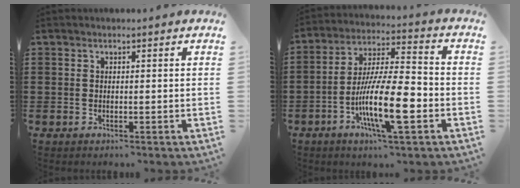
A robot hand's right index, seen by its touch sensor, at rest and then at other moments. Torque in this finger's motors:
{"motor_torque": [2.14, 0.00, 1.05, 0.21]}